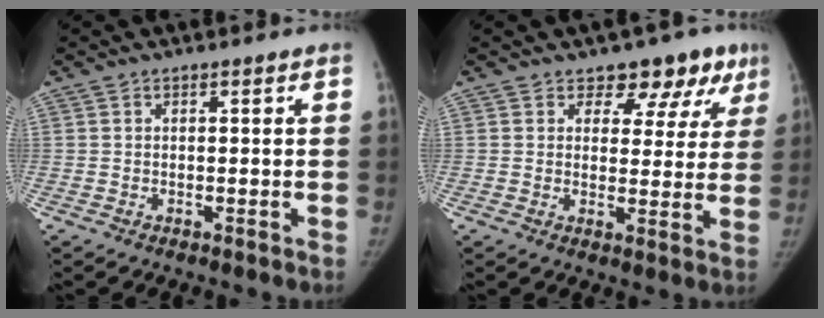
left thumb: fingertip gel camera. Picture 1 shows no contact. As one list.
[{"total": 9.4, "force": [6.8, 5.8, 3.0], "torque": [0.016, -0.029, 0.062]}]